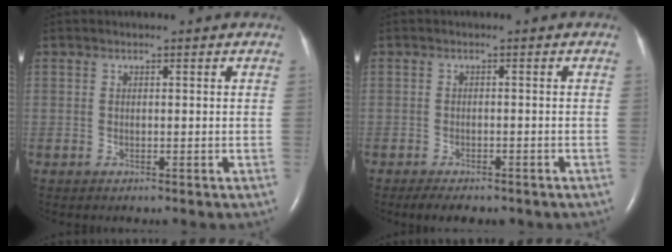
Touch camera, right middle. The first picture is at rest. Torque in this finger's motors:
{"motor_torque": [-0.01, 0.01, 0.03, 0.04]}